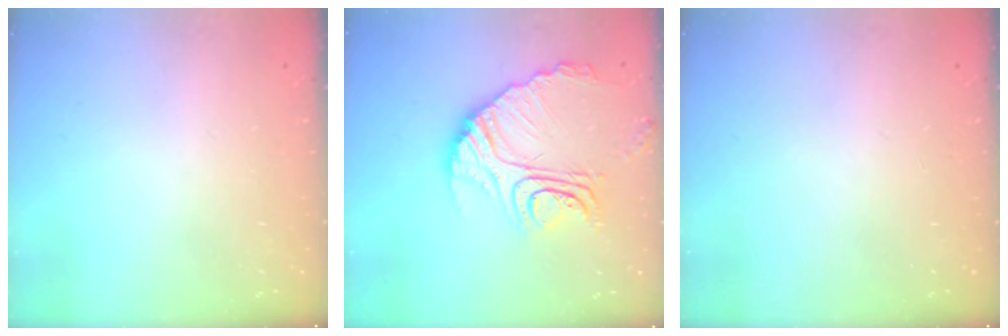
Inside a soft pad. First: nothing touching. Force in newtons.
{"total": 18.0, "press": 17.9, "slide": 1.5}
{"total": 0.0}